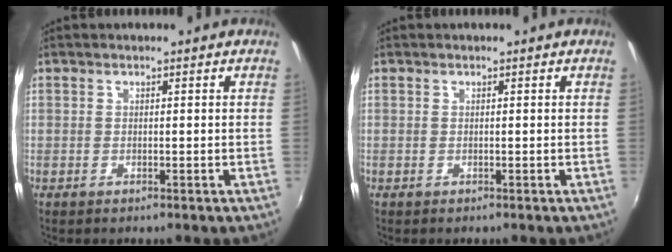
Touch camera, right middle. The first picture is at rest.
{"total": 0.0}